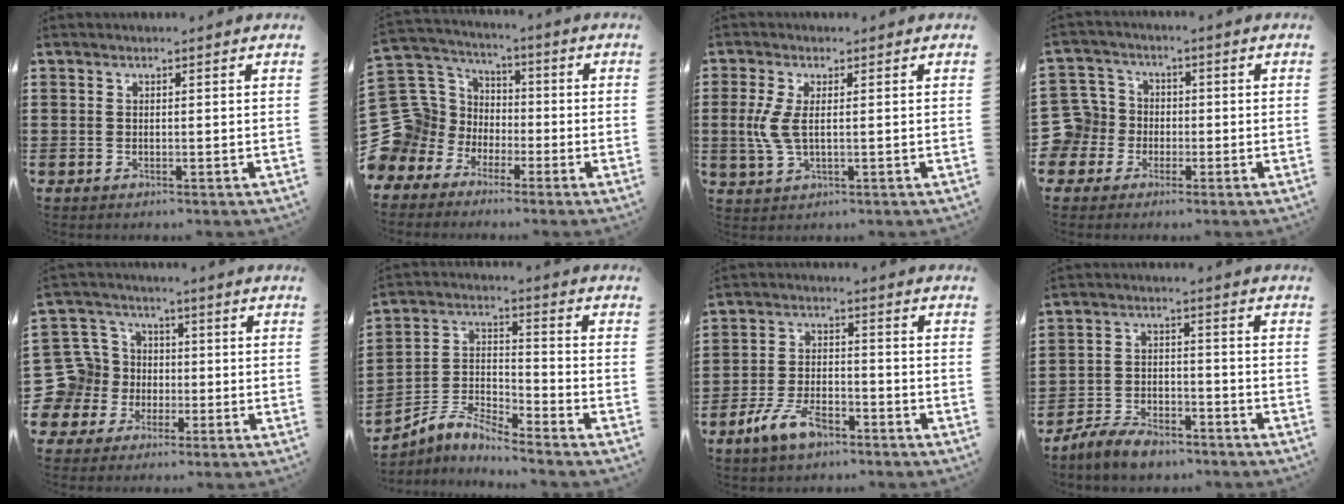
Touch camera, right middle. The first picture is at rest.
{"total": 12.5, "force": [-2.1, 11.7, 3.9], "torque": [-0.155, -0.005, -0.034]}
{"total": 5.1, "force": [0.6, 2.2, 4.6], "torque": [-0.121, -0.004, 0.002]}
{"total": 7.5, "force": [-1.2, 7.3, 1.4], "torque": [-0.082, 0.006, -0.025]}
{"total": 11.5, "force": [-1.2, 10.9, 3.3], "torque": [-0.128, 0.009, -0.021]}
{"total": 5.7, "force": [-5.3, 0.9, 1.9], "torque": [-0.054, -0.006, -0.110]}
{"total": 7.1, "force": [-4.9, 2.9, 4.2], "torque": [-0.092, 0.008, -0.094]}
{"total": 6.1, "force": [-5.4, 1.7, 2.1], "torque": [-0.052, 0.006, -0.110]}